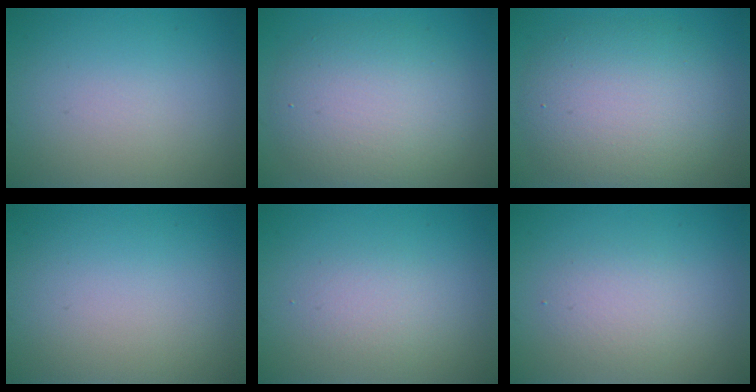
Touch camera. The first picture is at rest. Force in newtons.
{"total": 6.1, "press": 6.0, "slide": 0.6}
{"total": 7.3, "press": 7.3, "slide": 0.4}
{"total": 0.0}
{"total": 1.7, "press": 1.7, "slide": 0.2}
{"total": 2.2, "press": 2.2, "slide": 0.1}